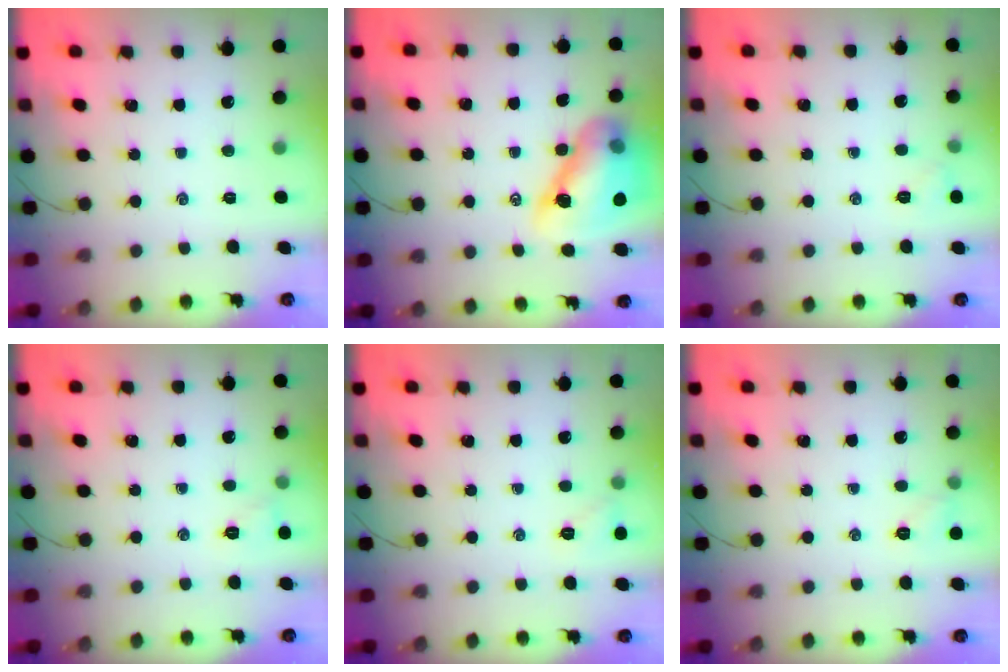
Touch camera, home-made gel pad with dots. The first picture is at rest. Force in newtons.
{"total": 14.8, "press": 14.2, "slide": 4.1}
{"total": 3.2, "press": 3.1, "slide": 0.9}
{"total": 5.2, "press": 5.1, "slide": 1.2}
{"total": 4.9, "press": 4.7, "slide": 1.5}
{"total": 5.5, "press": 5.3, "slide": 1.5}